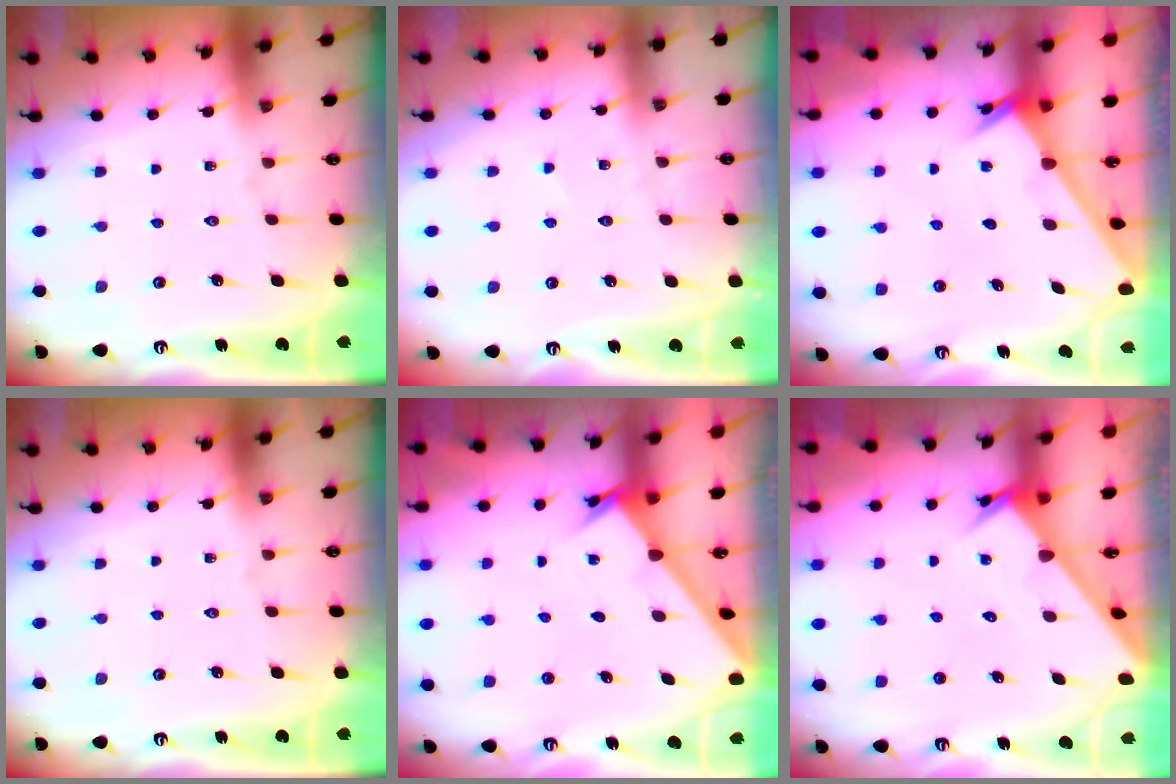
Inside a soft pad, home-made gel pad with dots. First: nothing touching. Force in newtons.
{"total": 3.3, "press": 3.3, "slide": 0.4}
{"total": 2.4, "press": 2.4, "slide": 0.2}
{"total": 0.0}
{"total": 2.0, "press": 2.0, "slide": 0.1}
{"total": 2.9, "press": 2.9, "slide": 0.1}